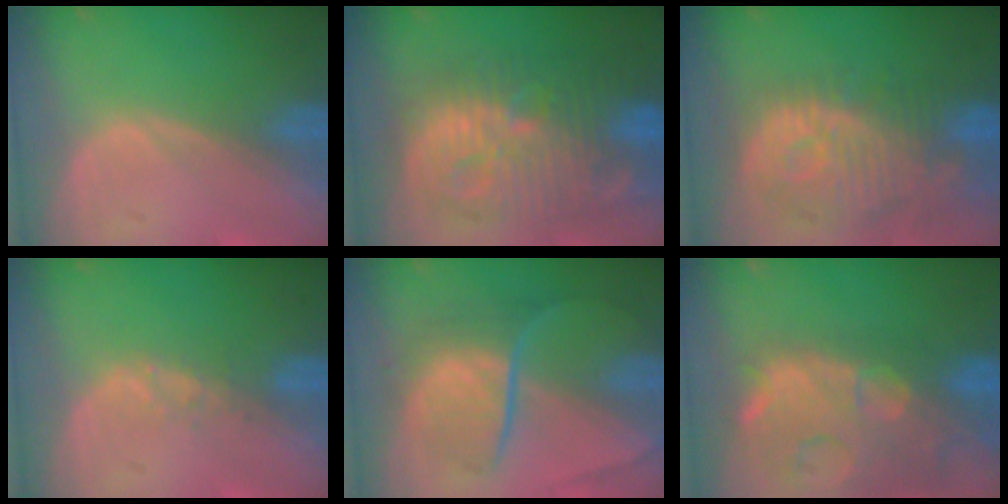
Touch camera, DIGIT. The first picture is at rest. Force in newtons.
{"total": 13.3, "press": 13.2, "slide": 1.3}
{"total": 12.5, "press": 11.2, "slide": 5.6}
{"total": 1.4, "press": 1.4, "slide": 0.2}
{"total": 8.3, "press": 7.6, "slide": 3.3}
{"total": 14.9, "press": 12.0, "slide": 8.9}